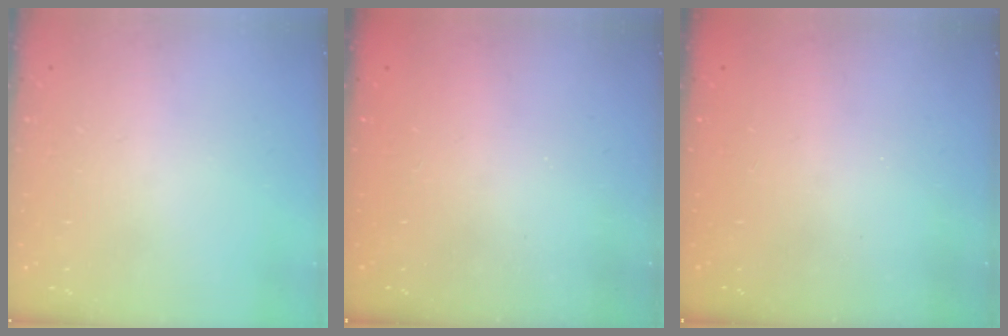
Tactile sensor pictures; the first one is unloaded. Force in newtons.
{"total": 2.3, "press": 2.2, "slide": 0.8}
{"total": 2.3, "press": 2.2, "slide": 0.8}